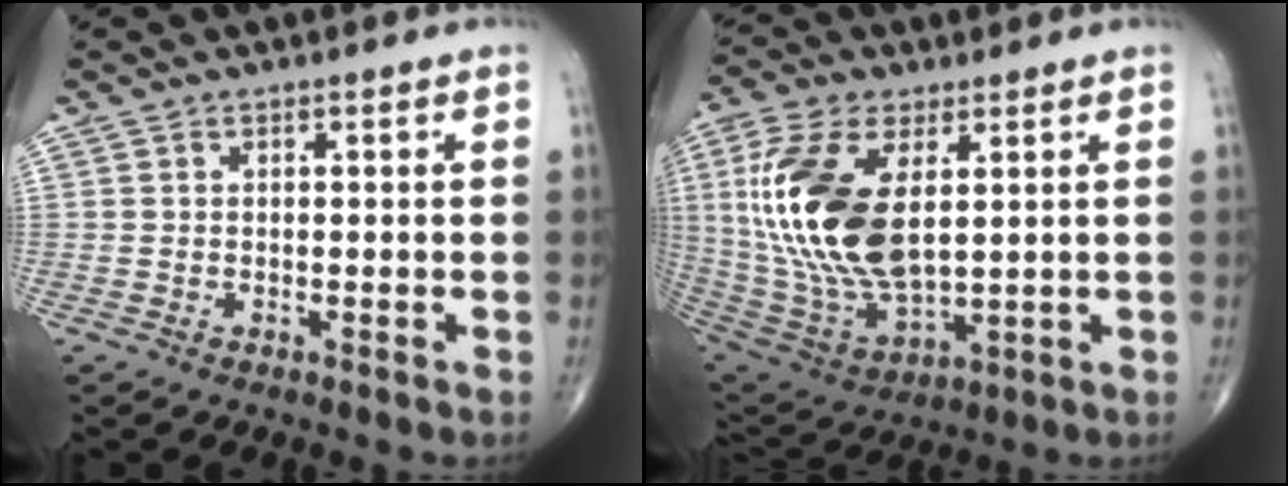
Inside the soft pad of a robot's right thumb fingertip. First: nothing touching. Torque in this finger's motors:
{"motor_torque": [0.72, 4.29, 0.80, -0.45, 0.56]}